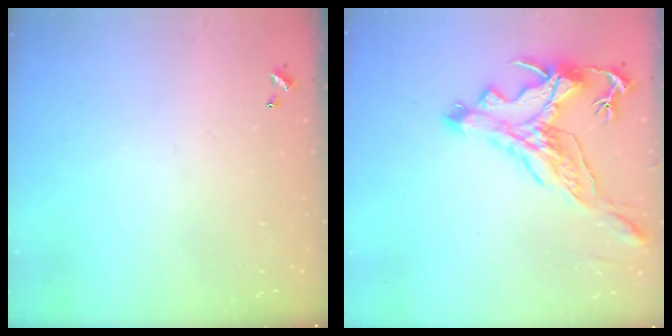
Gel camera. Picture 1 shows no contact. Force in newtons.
{"total": 3.9, "press": 3.5, "slide": 1.6}